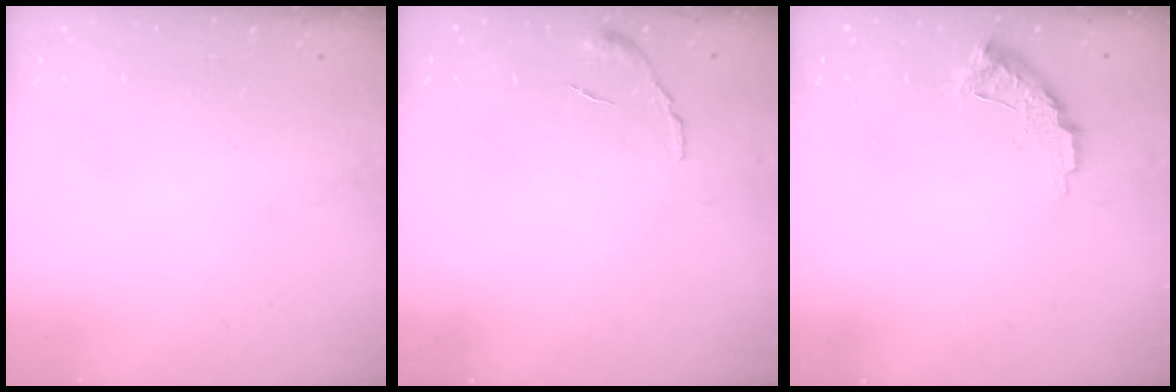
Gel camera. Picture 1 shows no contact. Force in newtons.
{"total": 5.0, "press": 5.0, "slide": 0.2}
{"total": 8.6, "press": 8.6, "slide": 0.4}